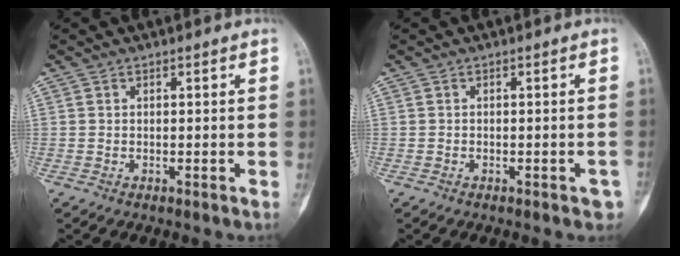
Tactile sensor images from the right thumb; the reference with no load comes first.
{"total": 2.1, "force": [-1.3, 0.9, 1.4], "torque": [-0.010, 0.011, -0.015]}